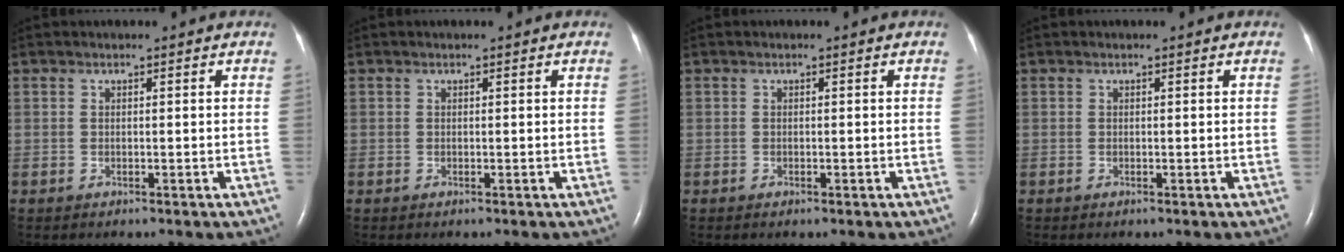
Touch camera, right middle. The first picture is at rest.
{"total": 0.0}
{"total": 0.0}
{"total": 0.0}